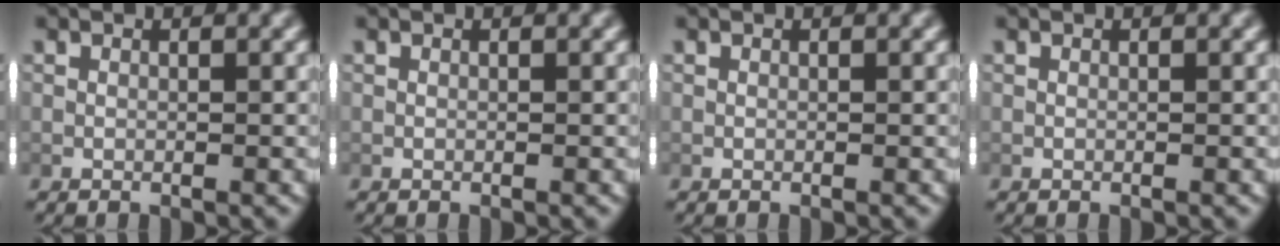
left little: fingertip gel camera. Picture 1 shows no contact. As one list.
[{"total": 0.0}, {"total": 0.0}, {"total": 0.0}]